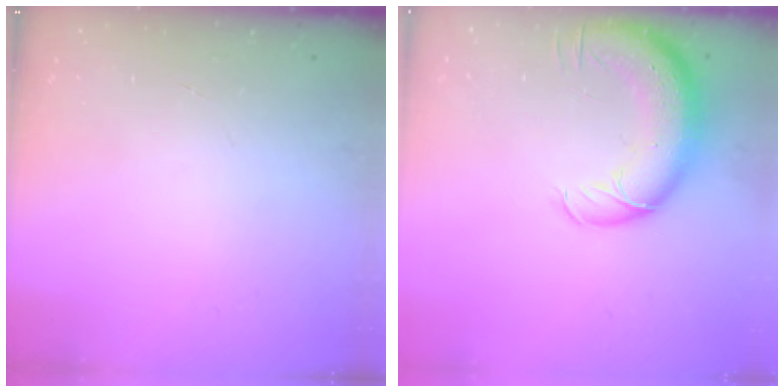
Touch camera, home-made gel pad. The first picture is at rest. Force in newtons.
{"total": 14.5, "press": 14.1, "slide": 3.5}